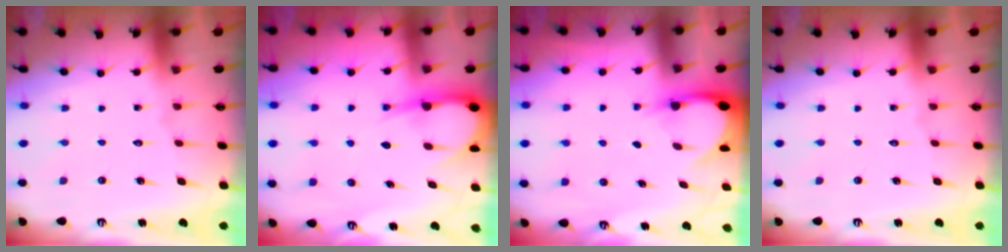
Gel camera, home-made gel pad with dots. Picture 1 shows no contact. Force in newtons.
{"total": 7.4, "press": 7.3, "slide": 1.0}
{"total": 4.0, "press": 4.0, "slide": 0.2}
{"total": 0.0}